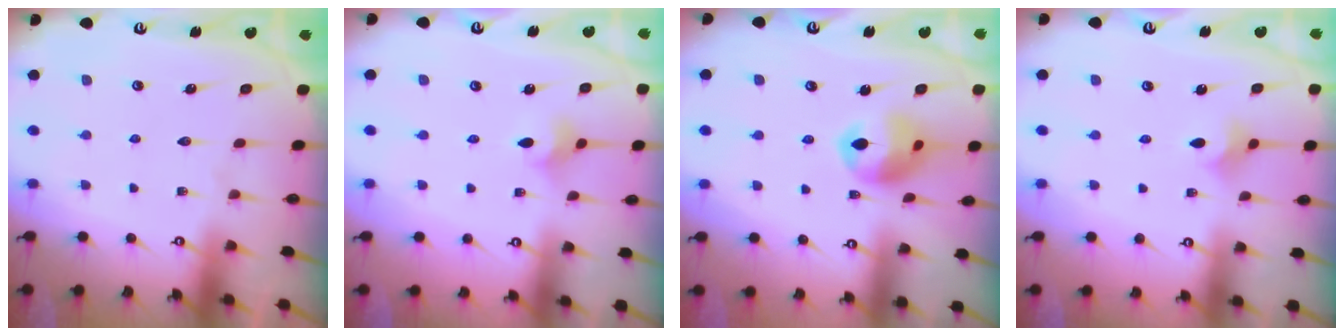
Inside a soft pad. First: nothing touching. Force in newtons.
{"total": 3.6, "press": 3.6, "slide": 0.6}
{"total": 11.2, "press": 11.2, "slide": 0.8}
{"total": 3.1, "press": 3.1, "slide": 0.7}